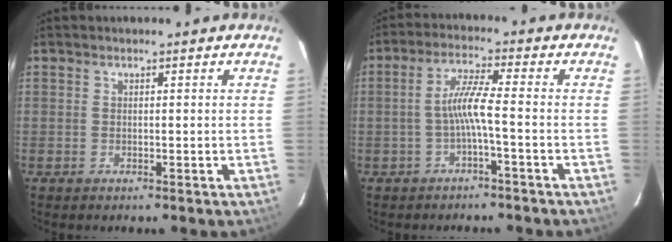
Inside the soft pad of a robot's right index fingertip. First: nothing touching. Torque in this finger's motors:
{"motor_torque": [0.97, -0.25, 0.57, 0.14]}